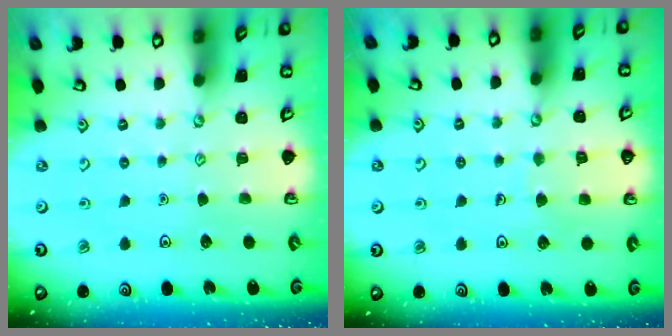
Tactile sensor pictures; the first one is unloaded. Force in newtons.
{"total": 4.8, "press": 4.8, "slide": 0.4}